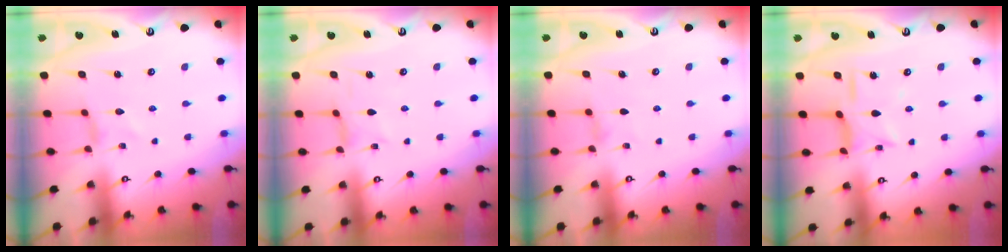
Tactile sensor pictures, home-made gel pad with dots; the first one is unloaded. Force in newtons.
{"total": 0.0}
{"total": 0.8, "press": 0.8, "slide": 0.3}
{"total": 7.7, "press": 7.7, "slide": 0.4}